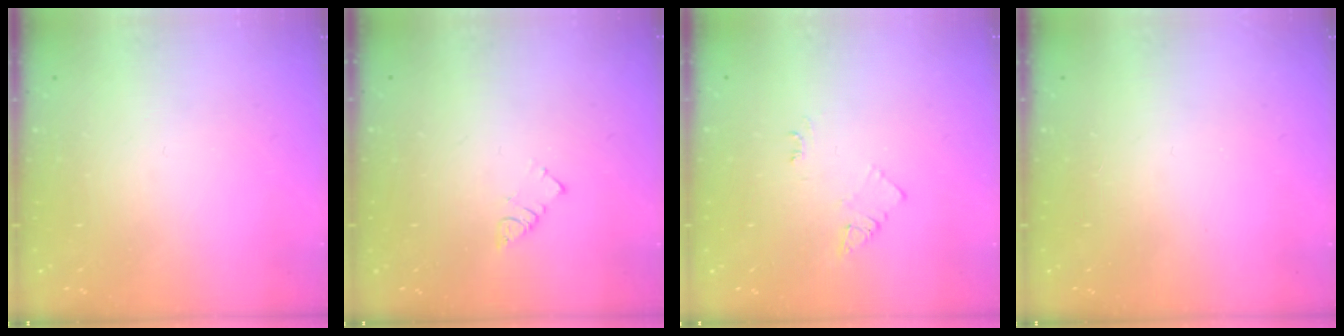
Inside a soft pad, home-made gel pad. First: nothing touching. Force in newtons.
{"total": 2.5, "press": 2.5, "slide": 0.1}
{"total": 3.8, "press": 3.8, "slide": 0.5}
{"total": 2.8, "press": 2.8, "slide": 0.4}